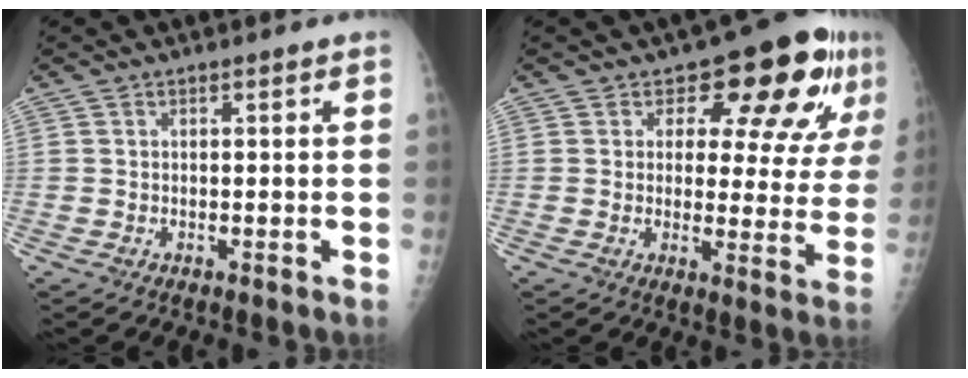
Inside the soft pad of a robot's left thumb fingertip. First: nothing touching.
{"total": 14.4, "force": [7.5, 7.1, 10.0], "torque": [-0.076, -0.033, 0.088]}